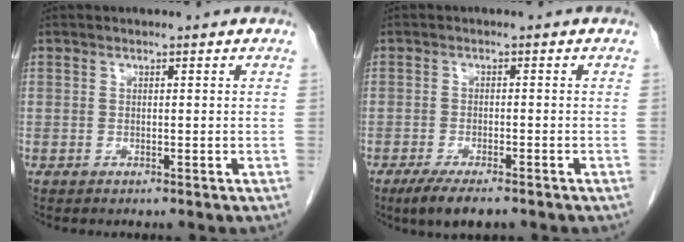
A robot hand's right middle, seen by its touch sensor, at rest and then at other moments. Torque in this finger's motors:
{"motor_torque": [0.62, -0.39, 0.04, 0.05]}